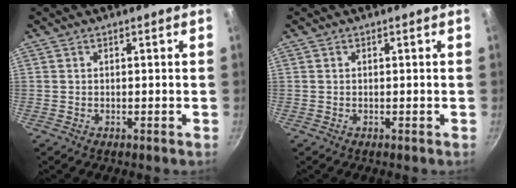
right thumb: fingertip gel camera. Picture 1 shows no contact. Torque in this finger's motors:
{"motor_torque": [-0.04, -0.04, 0.07, 0.06, 0.04]}